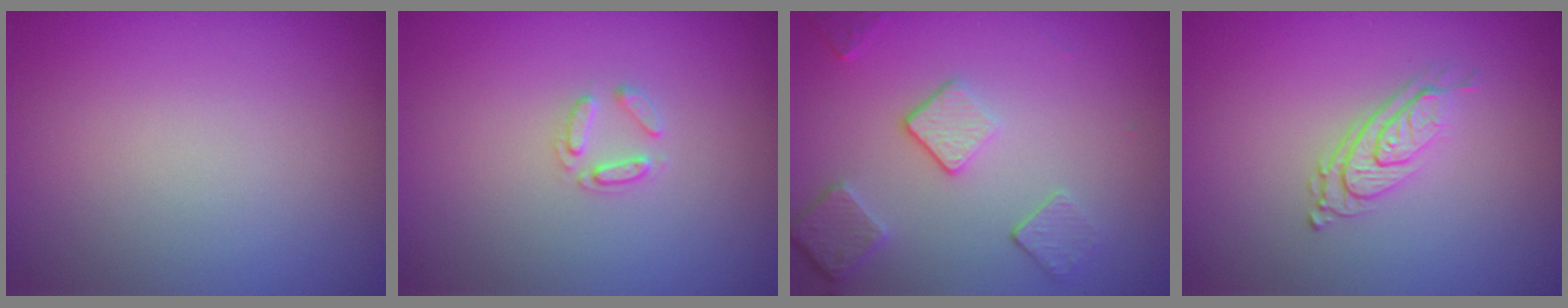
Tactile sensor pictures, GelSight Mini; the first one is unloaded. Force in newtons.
{"total": 1.5, "press": 1.4, "slide": 0.2}
{"total": 3.5, "press": 2.7, "slide": 2.1}
{"total": 3.1, "press": 2.0, "slide": 2.4}